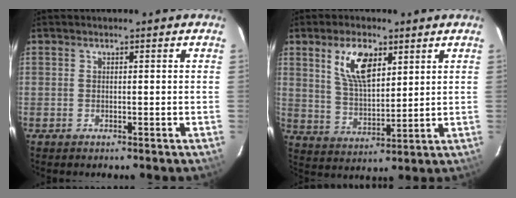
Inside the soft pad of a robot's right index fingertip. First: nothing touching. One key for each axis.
{"total": 9.8, "fx": 4.7, "fy": 4.6, "fz": 7.2, "tx": -0.136, "ty": 0.009, "tz": 0.097}